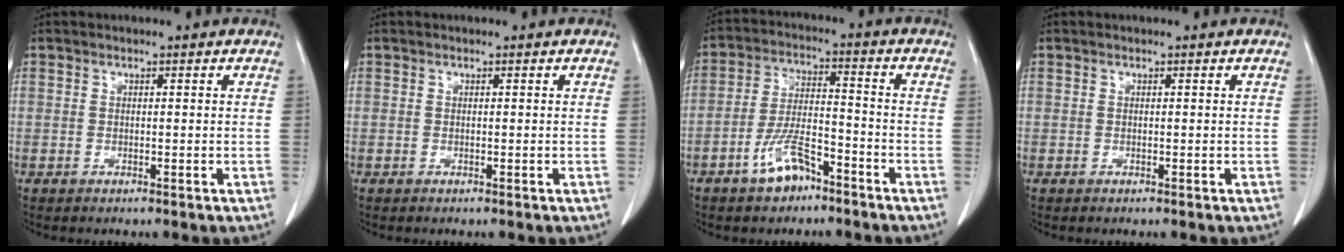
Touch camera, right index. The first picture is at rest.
{"total": 0.0}
{"total": 7.5, "force": [-4.9, 2.9, 5.0], "torque": [-0.104, 0.006, -0.090]}
{"total": 0.0}